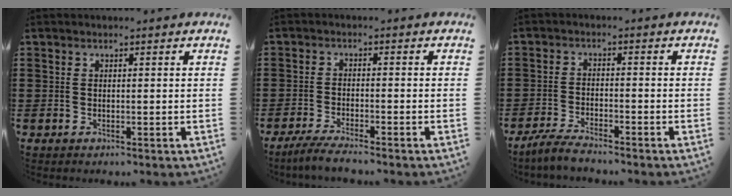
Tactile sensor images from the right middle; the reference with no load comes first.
{"total": 3.2, "force": [-2.9, 0.1, 1.2], "torque": [-0.029, -0.002, -0.059]}
{"total": 3.6, "force": [-3.4, 0.4, 1.1], "torque": [-0.028, 0.003, -0.071]}